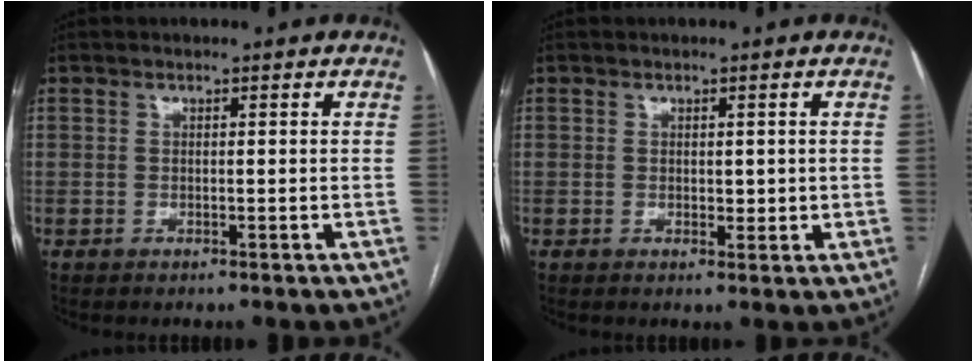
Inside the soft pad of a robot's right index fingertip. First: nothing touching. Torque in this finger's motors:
{"motor_torque": [-0.38, 0.85, 0.00, 0.01]}